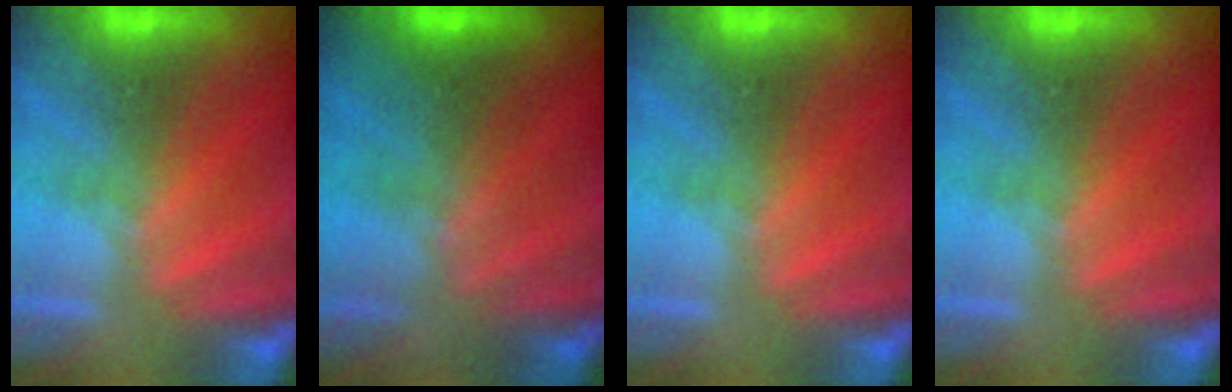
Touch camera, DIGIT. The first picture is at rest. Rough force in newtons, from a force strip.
{"total": 7.0}
{"total": 0.0}
{"total": 0.0}